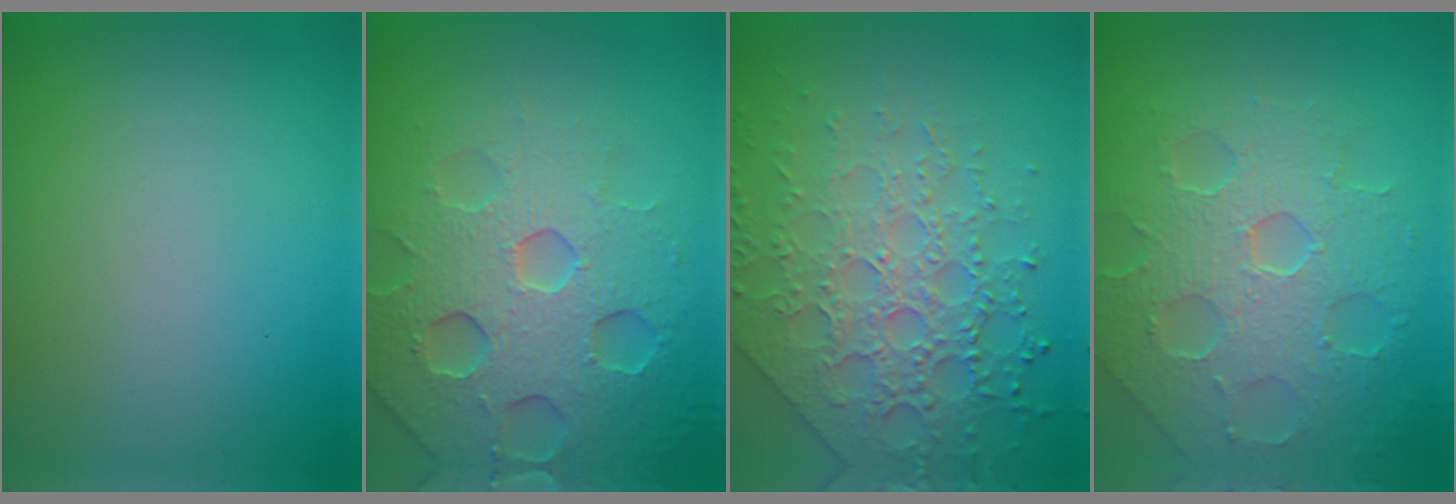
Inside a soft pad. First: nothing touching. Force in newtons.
{"total": 7.2, "press": 7.1, "slide": 1.4}
{"total": 7.3, "press": 5.3, "slide": 4.9}
{"total": 8.4, "press": 5.9, "slide": 6.1}